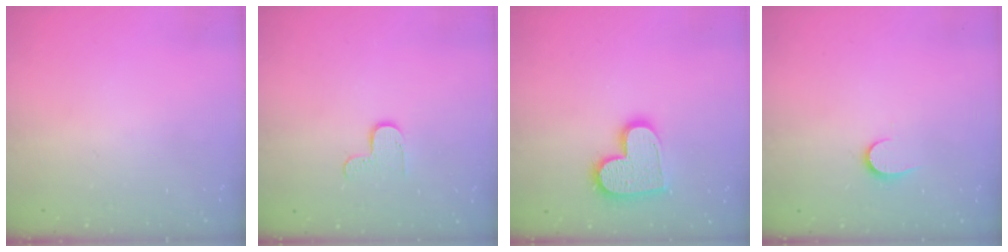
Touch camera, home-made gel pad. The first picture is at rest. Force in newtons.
{"total": 4.7, "press": 4.7, "slide": 0.4}
{"total": 14.0, "press": 13.9, "slide": 0.8}
{"total": 6.7, "press": 6.7, "slide": 0.6}